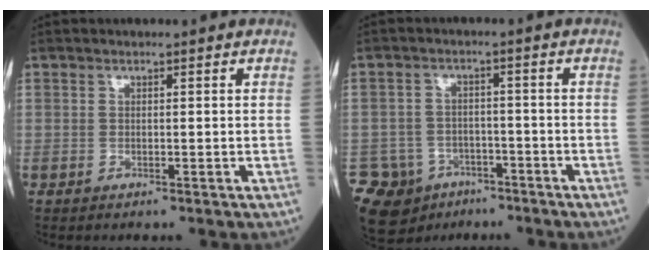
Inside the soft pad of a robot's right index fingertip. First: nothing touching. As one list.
[{"total": 10.7, "force": [-6.3, 8.4, 1.9], "torque": [-0.055, 0.023, -0.084]}]